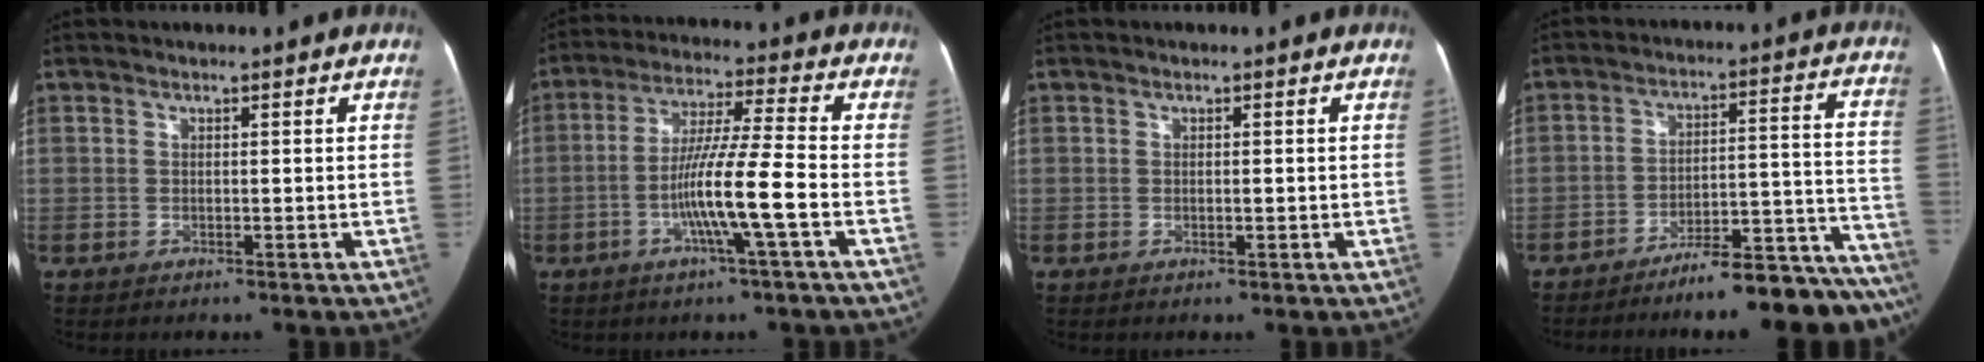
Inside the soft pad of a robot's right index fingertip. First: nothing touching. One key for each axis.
{"total": 11.1, "fx": -3.5, "fy": -0.7, "fz": 10.5, "tx": -0.195, "ty": 0.000, "tz": -0.068}
{"total": 0.9, "fx": -0.1, "fy": 0.5, "fz": 0.8, "tx": -0.013, "ty": 0.000, "tz": -0.002}
{"total": 17.5, "fx": -15.8, "fy": 2.5, "fz": 7.3, "tx": -0.030, "ty": 0.065, "tz": -0.225}